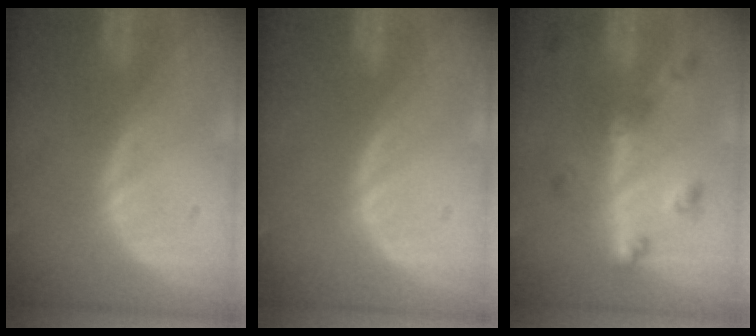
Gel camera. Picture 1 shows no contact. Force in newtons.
{"total": 0.0}
{"total": 5.0, "press": 4.9, "slide": 0.6}